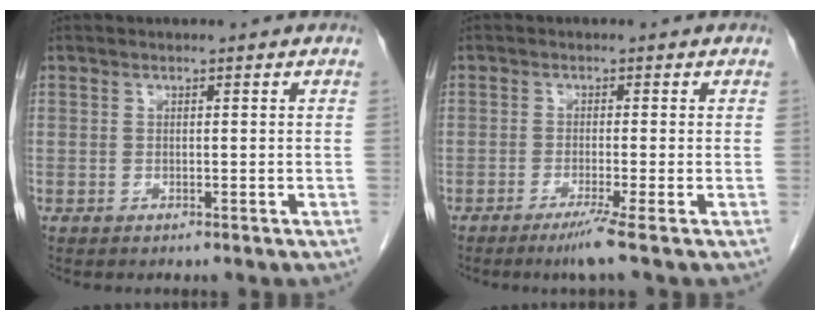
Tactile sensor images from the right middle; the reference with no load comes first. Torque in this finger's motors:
{"motor_torque": [0.50, -0.28, 0.15, 0.03]}